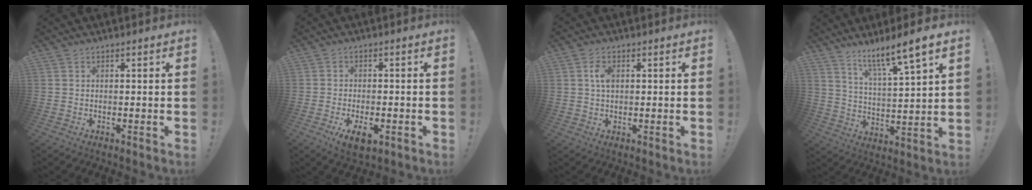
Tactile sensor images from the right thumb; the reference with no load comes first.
{"total": 5.7, "force": [-2.5, 2.4, 4.4], "torque": [-0.074, 0.003, -0.042]}
{"total": 4.0, "force": [0.9, 2.3, 3.1], "torque": [-0.051, 0.003, 0.014]}
{"total": 10.1, "force": [7.5, -0.1, 6.7], "torque": [-0.114, -0.056, 0.119]}